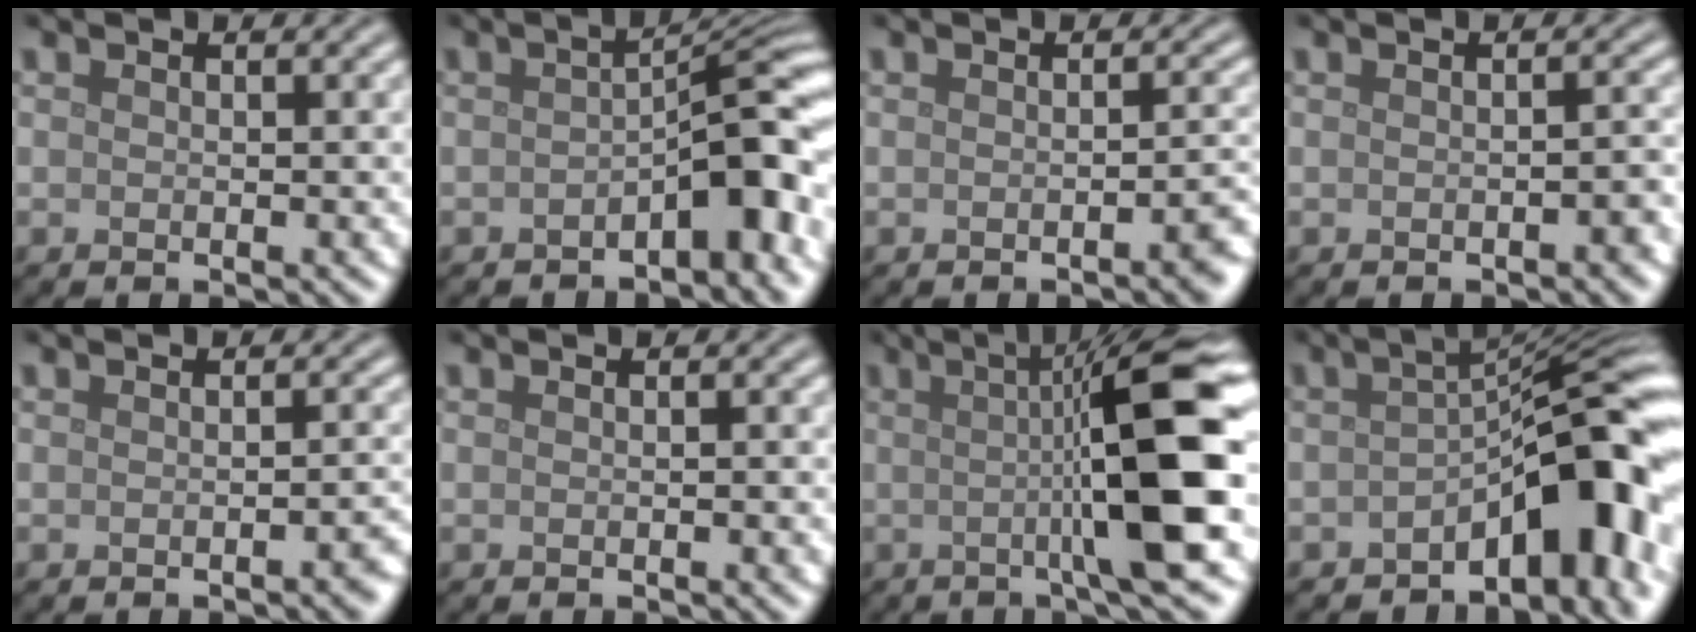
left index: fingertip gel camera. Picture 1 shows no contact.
{"total": 6.2, "force": [-2.0, 2.0, 5.5], "torque": [-0.064, 0.014, -0.035]}
{"total": 2.0, "force": [-1.0, 0.4, 1.6], "torque": [-0.017, 0.002, -0.014]}
{"total": 1.2, "force": [-0.6, 0.3, 1.0], "torque": [-0.015, 0.000, -0.007]}
{"total": 1.3, "force": [-0.8, 0.3, 1.0], "torque": [-0.013, -0.001, -0.009]}
{"total": 0.9, "force": [-0.2, 0.1, 0.8], "torque": [-0.010, 0.001, -0.002]}
{"total": 11.2, "force": [0.5, 1.9, 11.0], "torque": [-0.127, 0.009, 0.000]}
{"total": 10.0, "force": [-4.0, 3.8, 8.3], "torque": [-0.091, 0.014, -0.071]}